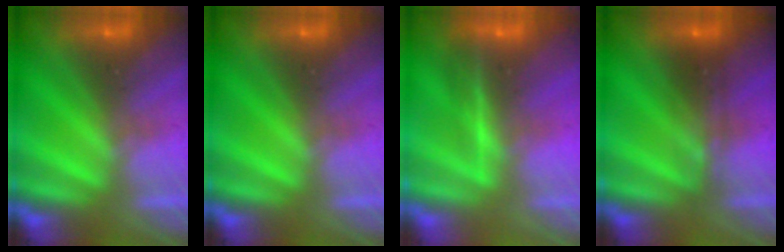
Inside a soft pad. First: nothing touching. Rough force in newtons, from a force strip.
{"total": 0.0}
{"total": 1.6}
{"total": 2.4}